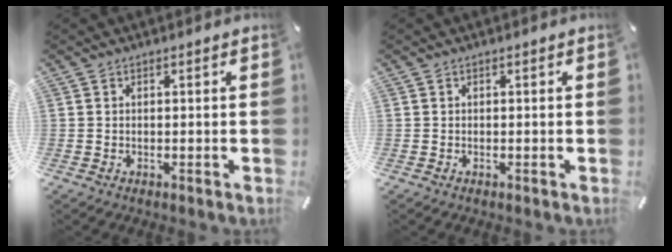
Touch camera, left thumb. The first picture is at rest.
{"total": 0.0}